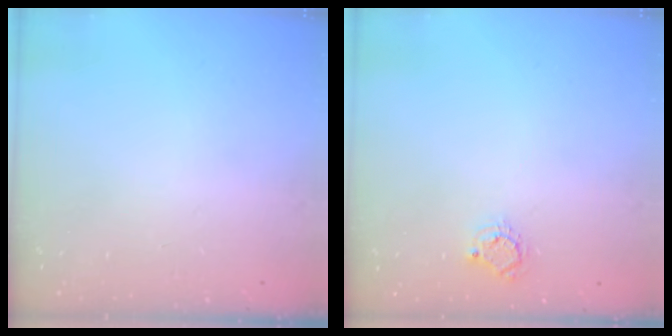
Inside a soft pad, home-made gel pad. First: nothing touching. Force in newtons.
{"total": 6.0, "press": 6.0, "slide": 0.5}